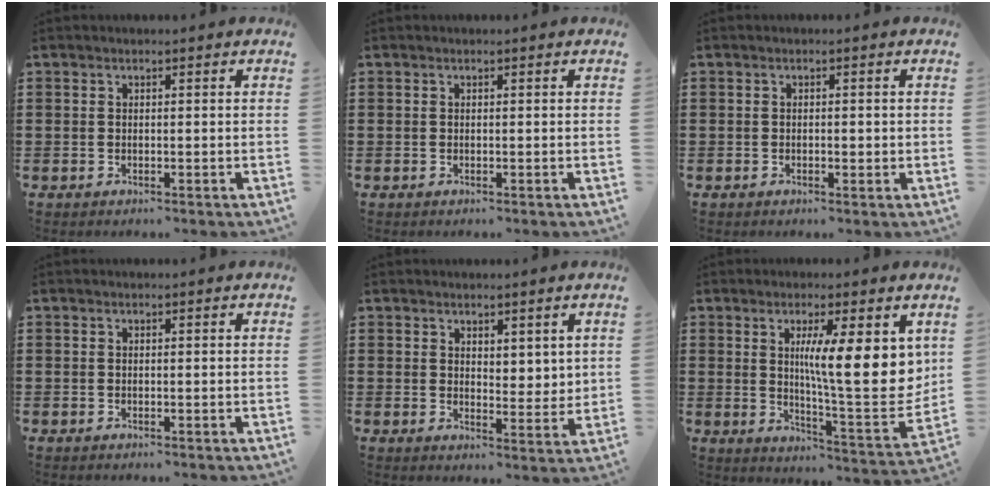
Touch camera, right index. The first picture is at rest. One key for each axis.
{"total": 0.0}
{"total": 0.9, "fx": -0.3, "fy": 0.4, "fz": 0.8, "tx": -0.015, "ty": -0.002, "tz": -0.006}
{"total": 0.0}
{"total": 3.6, "fx": 3.0, "fy": 1.9, "fz": 0.4, "tx": -0.009, "ty": -0.003, "tz": 0.056}
{"total": 11.8, "fx": 3.5, "fy": 2.2, "fz": 11.1, "tx": -0.162, "ty": -0.027, "tz": 0.050}